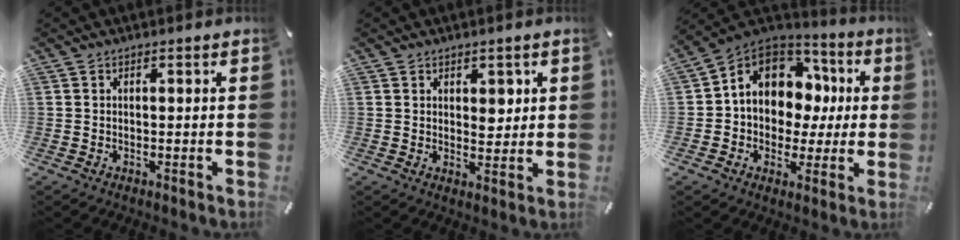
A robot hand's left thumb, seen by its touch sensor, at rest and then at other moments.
{"total": 3.8, "force": [1.7, 2.7, 2.1], "torque": [-0.005, -0.012, 0.021]}
{"total": 12.5, "force": [2.6, 10.7, 5.9], "torque": [-0.118, -0.009, 0.054]}